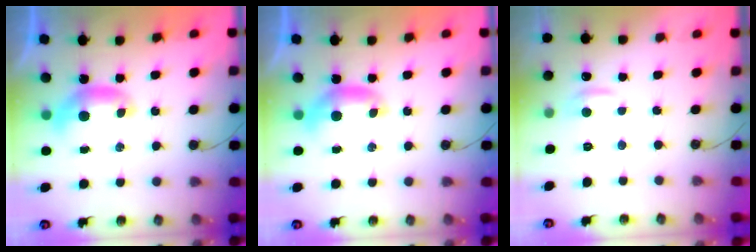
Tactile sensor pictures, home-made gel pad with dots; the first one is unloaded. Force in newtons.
{"total": 0.0}
{"total": 1.1, "press": 0.8, "slide": 0.6}